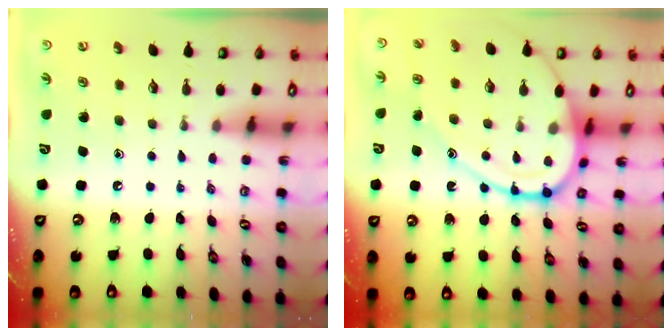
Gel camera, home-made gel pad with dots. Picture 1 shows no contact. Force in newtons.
{"total": 15.5, "press": 15.4, "slide": 1.1}